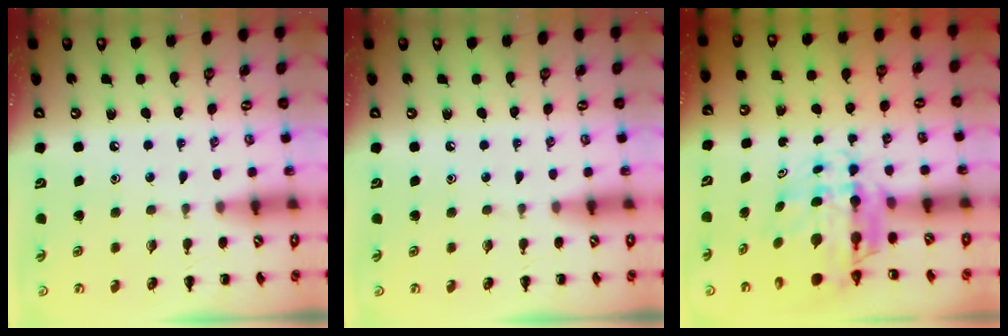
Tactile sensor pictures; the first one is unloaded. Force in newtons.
{"total": 0.0}
{"total": 7.2, "press": 6.9, "slide": 2.0}